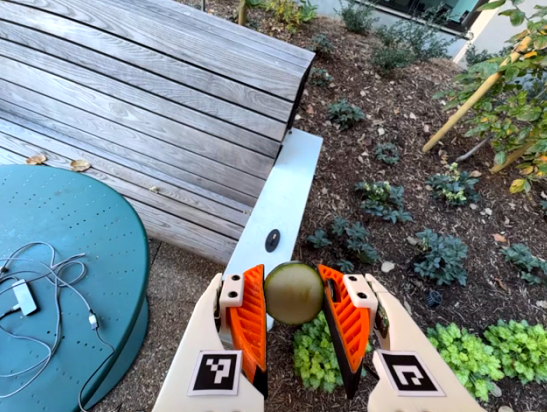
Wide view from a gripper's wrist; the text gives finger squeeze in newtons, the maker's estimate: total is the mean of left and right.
{"total": 13.6, "left": 14.3, "right": 12.9}